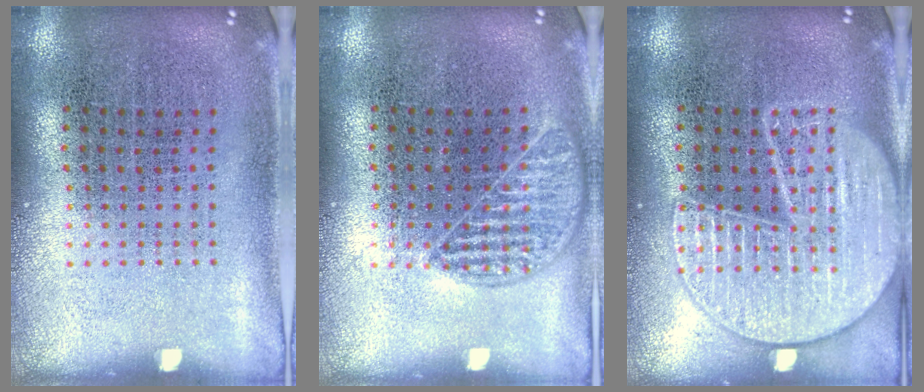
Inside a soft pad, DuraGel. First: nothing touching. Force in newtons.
{"total": 1.1, "press": 1.0, "slide": 0.4}
{"total": 3.5, "press": 3.5, "slide": 0.4}